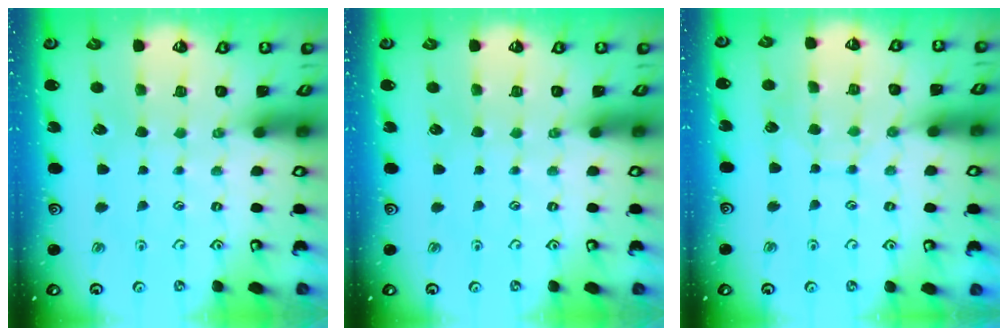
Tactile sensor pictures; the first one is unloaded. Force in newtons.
{"total": 0.0}
{"total": 6.8, "press": 6.7, "slide": 0.6}